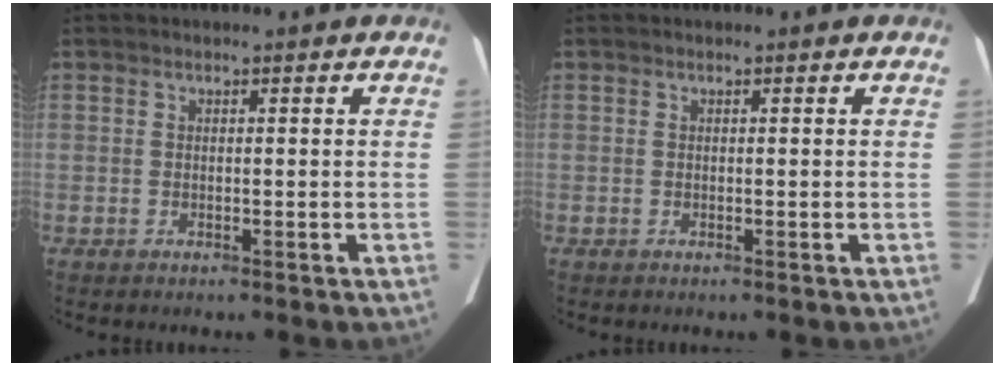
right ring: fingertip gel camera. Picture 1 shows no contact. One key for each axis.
{"total": 0.0}